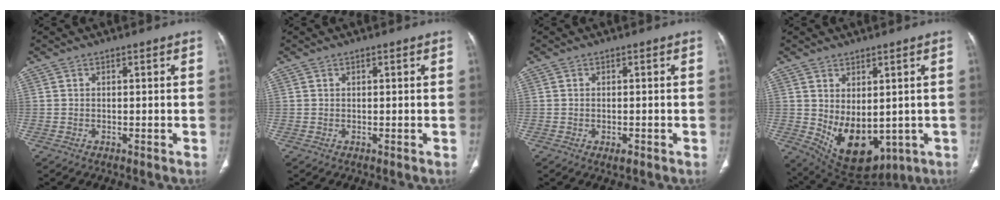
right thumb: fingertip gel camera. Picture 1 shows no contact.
{"total": 0.0}
{"total": 1.6, "force": [-0.7, 0.8, 1.2], "torque": [-0.019, 0.002, -0.008]}
{"total": 13.2, "force": [-1.3, 8.2, 10.3], "torque": [-0.145, -0.014, 0.018]}